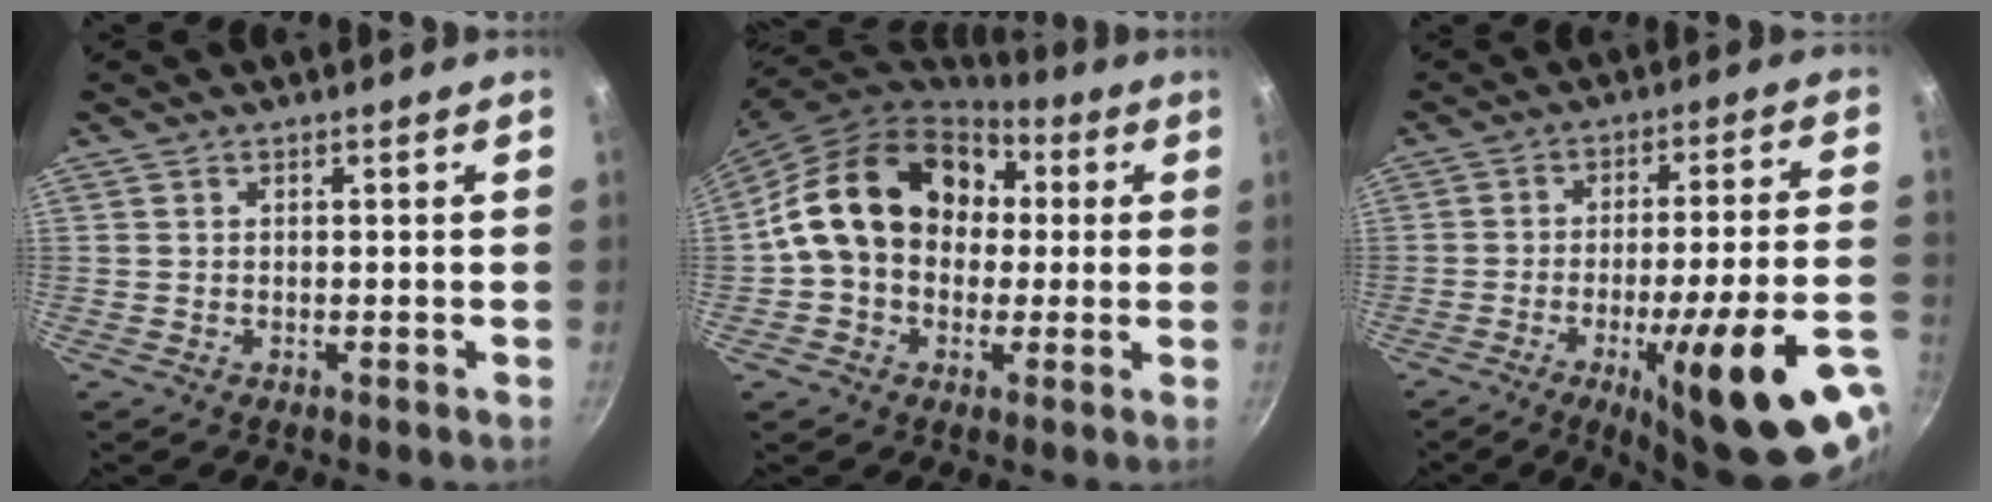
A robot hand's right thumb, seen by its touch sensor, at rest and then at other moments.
{"total": 19.2, "force": [2.6, 15.0, 11.6], "torque": [-0.176, 0.041, 0.035]}
{"total": 23.3, "force": [-10.3, 4.4, 20.4], "torque": [-0.252, 0.028, -0.139]}